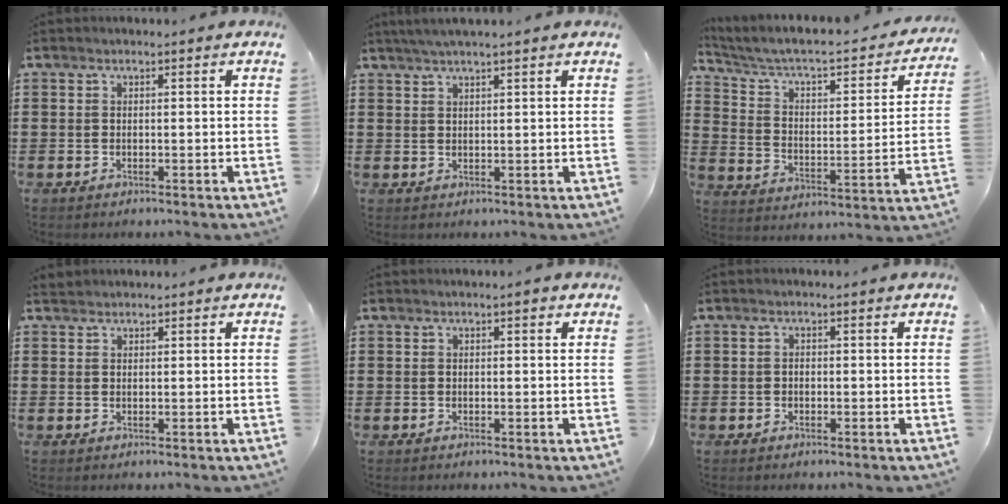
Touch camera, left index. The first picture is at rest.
{"total": 2.1, "force": [1.7, -0.3, 1.1], "torque": [-0.023, 0.002, 0.033]}
{"total": 4.8, "force": [3.7, 1.4, 2.8], "torque": [-0.073, -0.034, 0.053]}
{"total": 1.1, "force": [1.0, 0.3, 0.2], "torque": [-0.006, 0.001, 0.021]}
{"total": 1.0, "force": [0.4, 0.2, 0.8], "torque": [-0.008, 0.000, 0.005]}
{"total": 0.6, "force": [-0.2, 0.5, 0.4], "torque": [-0.010, 0.001, -0.003]}